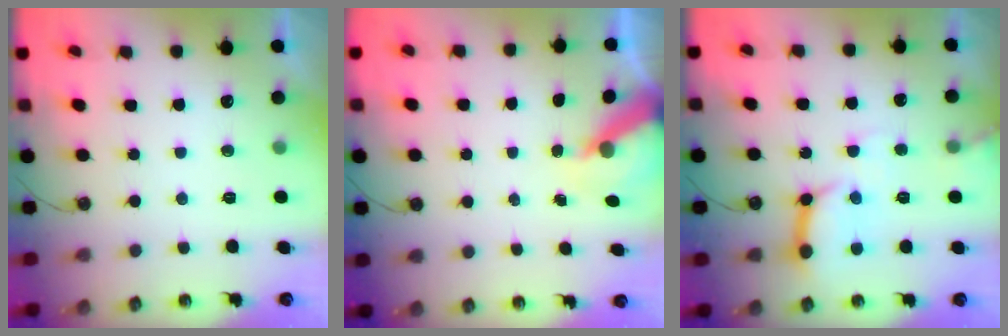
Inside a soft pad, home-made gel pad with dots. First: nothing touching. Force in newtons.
{"total": 6.5, "press": 6.5, "slide": 0.5}
{"total": 11.9, "press": 11.8, "slide": 1.3}